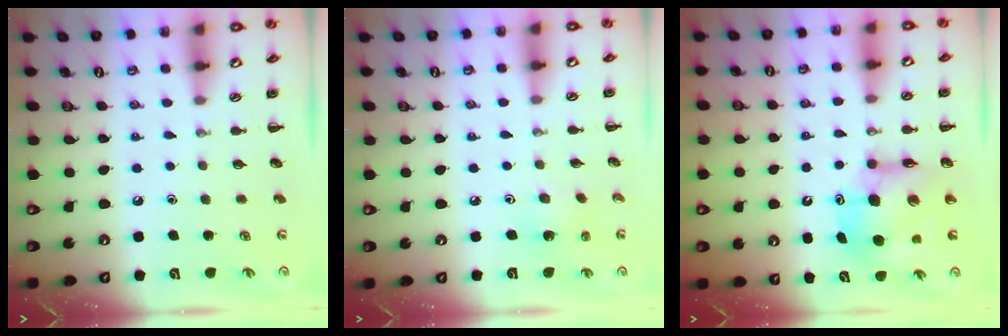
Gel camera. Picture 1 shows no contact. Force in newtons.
{"total": 2.1, "press": 2.0, "slide": 0.7}
{"total": 9.4, "press": 9.1, "slide": 2.2}